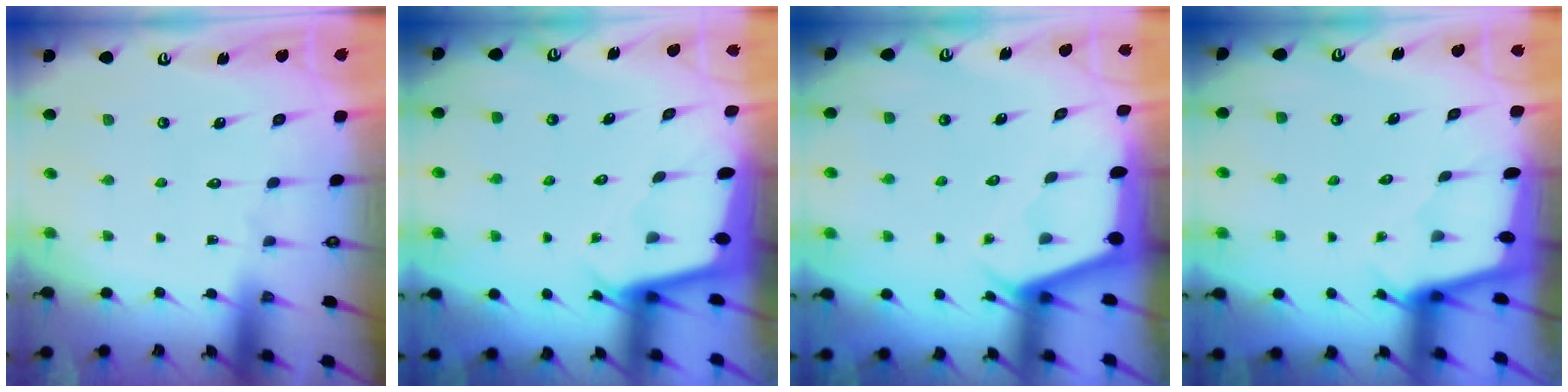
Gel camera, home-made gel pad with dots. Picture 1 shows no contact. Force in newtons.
{"total": 2.0, "press": 2.0, "slide": 0.1}
{"total": 2.2, "press": 2.2, "slide": 0.3}
{"total": 1.8, "press": 1.8, "slide": 0.3}